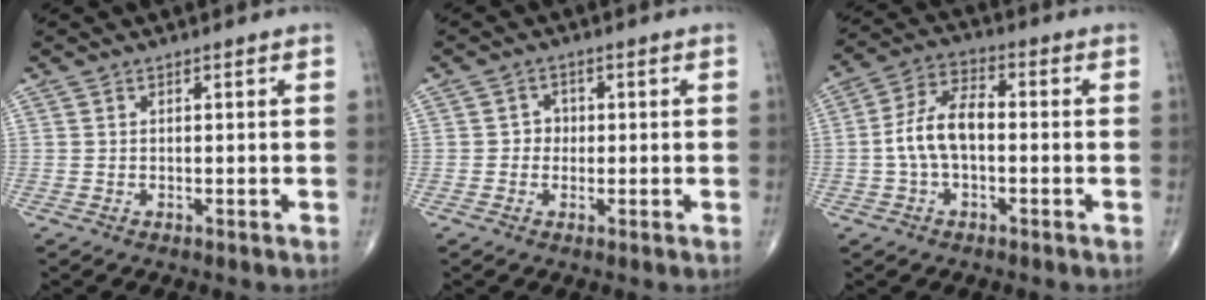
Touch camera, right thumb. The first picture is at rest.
{"total": 2.3, "force": [-0.1, 2.1, 0.8], "torque": [0.008, 0.008, -0.008]}
{"total": 9.0, "force": [-1.0, 4.8, 7.5], "torque": [-0.147, 0.031, -0.026]}